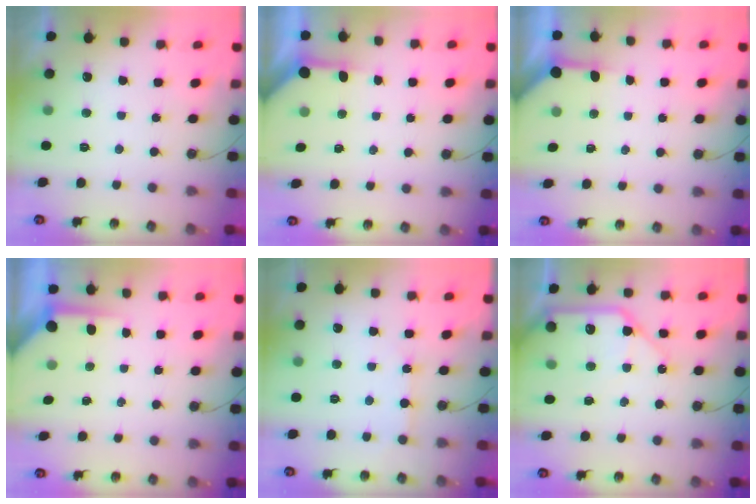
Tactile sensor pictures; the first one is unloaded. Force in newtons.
{"total": 3.9, "press": 3.8, "slide": 0.2}
{"total": 3.8, "press": 3.8, "slide": 0.4}
{"total": 5.1, "press": 5.1, "slide": 0.5}
{"total": 4.6, "press": 4.6, "slide": 0.6}
{"total": 14.0, "press": 13.9, "slide": 1.7}